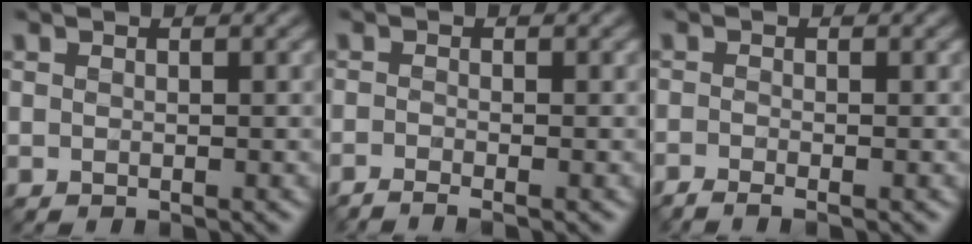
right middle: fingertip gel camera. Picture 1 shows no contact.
{"total": 1.6, "force": [-1.4, -0.2, 0.8], "torque": [-0.020, -0.008, -0.035]}
{"total": 1.6, "force": [-1.4, 0.0, 0.9], "torque": [-0.022, -0.008, -0.034]}